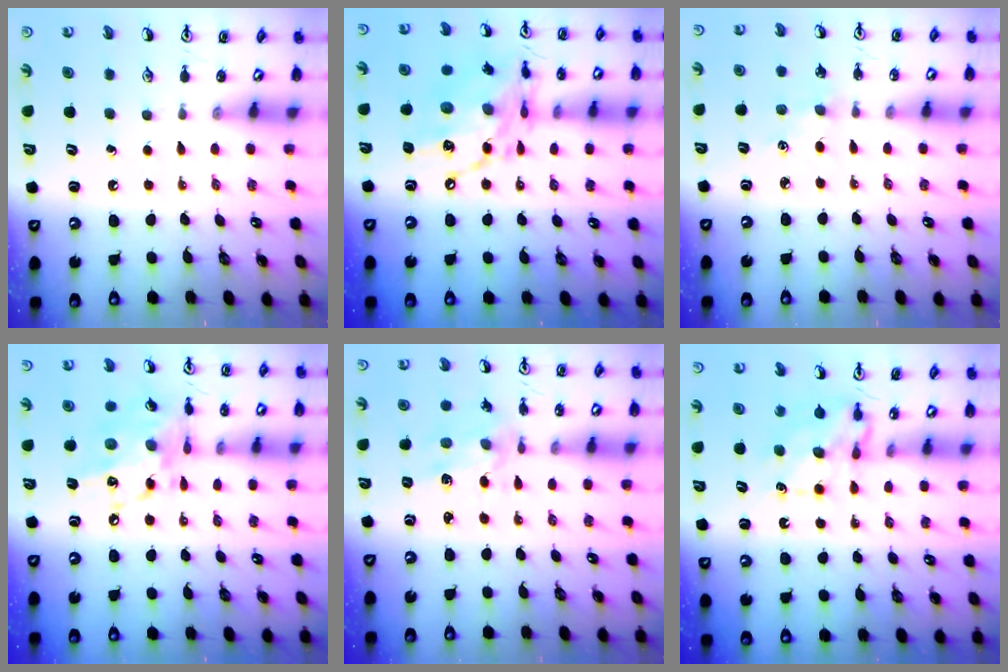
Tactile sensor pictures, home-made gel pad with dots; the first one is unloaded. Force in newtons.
{"total": 16.0, "press": 15.9, "slide": 0.9}
{"total": 1.1, "press": 1.1, "slide": 0.3}
{"total": 14.8, "press": 14.8, "slide": 0.9}
{"total": 3.3, "press": 3.3, "slide": 0.1}
{"total": 7.0, "press": 7.0, "slide": 0.6}